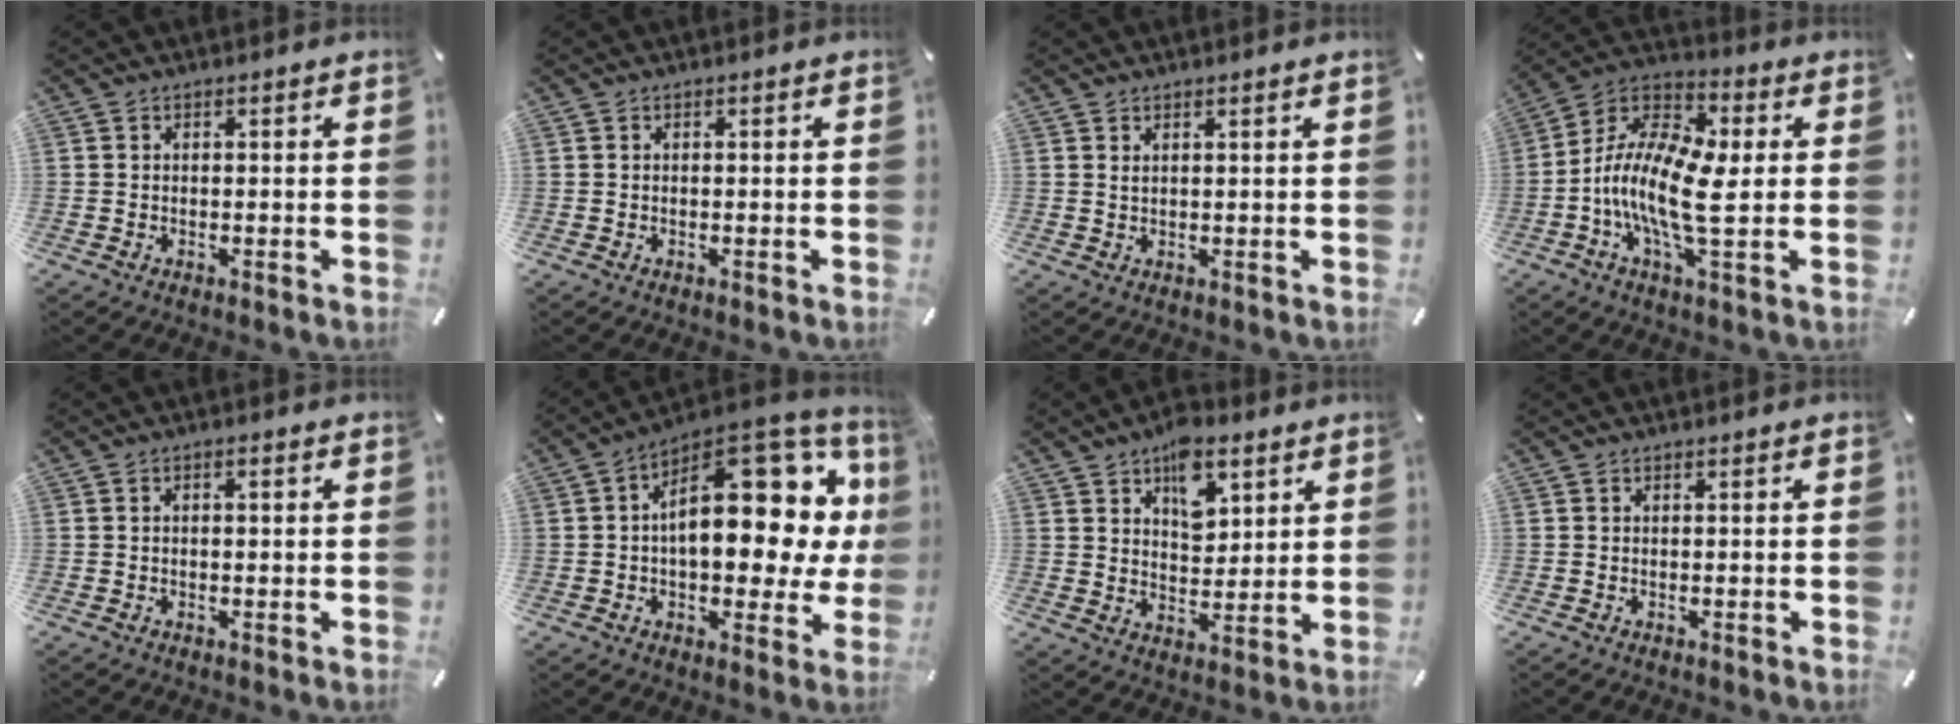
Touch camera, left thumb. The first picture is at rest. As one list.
[{"total": 0.0}, {"total": 1.2, "force": [0.8, 0.0, 0.9], "torque": [-0.018, -0.003, 0.014]}, {"total": 15.7, "force": [-2.5, 6.0, 14.3], "torque": [-0.308, -0.017, -0.047]}, {"total": 1.2, "force": [-0.1, 0.5, 1.1], "torque": [-0.019, 0.003, -0.004]}, {"total": 23.0, "force": [5.1, 12.3, 18.8], "torque": [-0.236, -0.048, 0.092]}, {"total": 9.8, "force": [5.5, 5.9, 5.5], "torque": [-0.068, -0.021, 0.095]}, {"total": 0.0}]